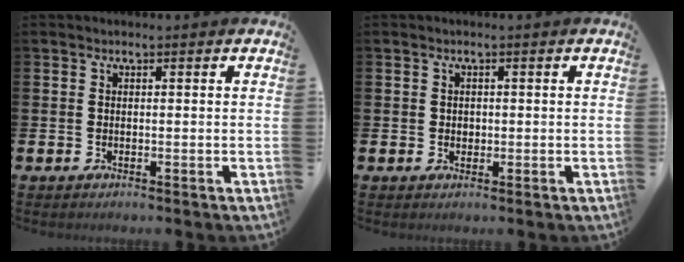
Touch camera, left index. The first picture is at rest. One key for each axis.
{"total": 0.9, "fx": 0.3, "fy": 0.7, "fz": 0.3, "tx": 0.007, "ty": 0.002, "tz": 0.002}